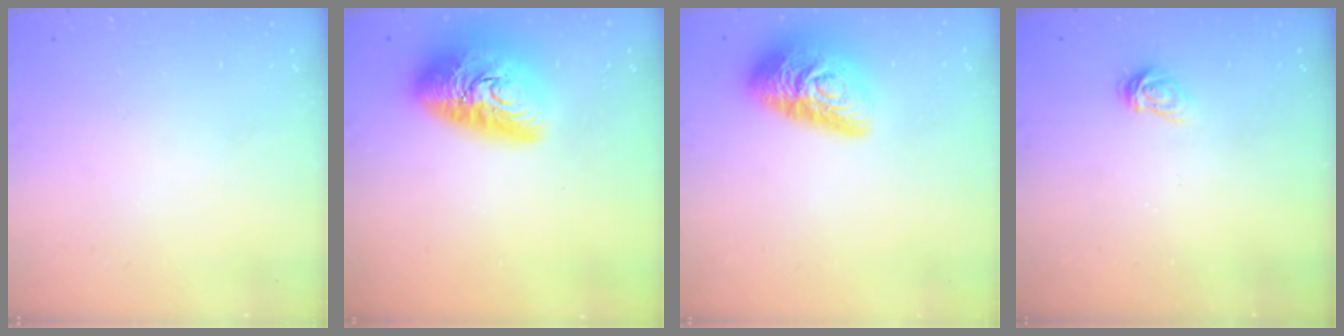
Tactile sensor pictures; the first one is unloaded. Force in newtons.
{"total": 17.5, "press": 17.5, "slide": 1.2}
{"total": 16.1, "press": 16.1, "slide": 0.9}
{"total": 4.4, "press": 4.4, "slide": 0.5}